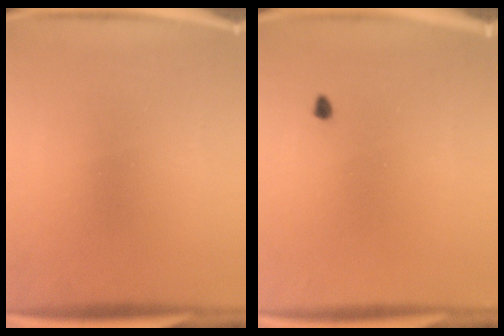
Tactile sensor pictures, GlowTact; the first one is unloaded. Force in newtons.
{"total": 0.7}